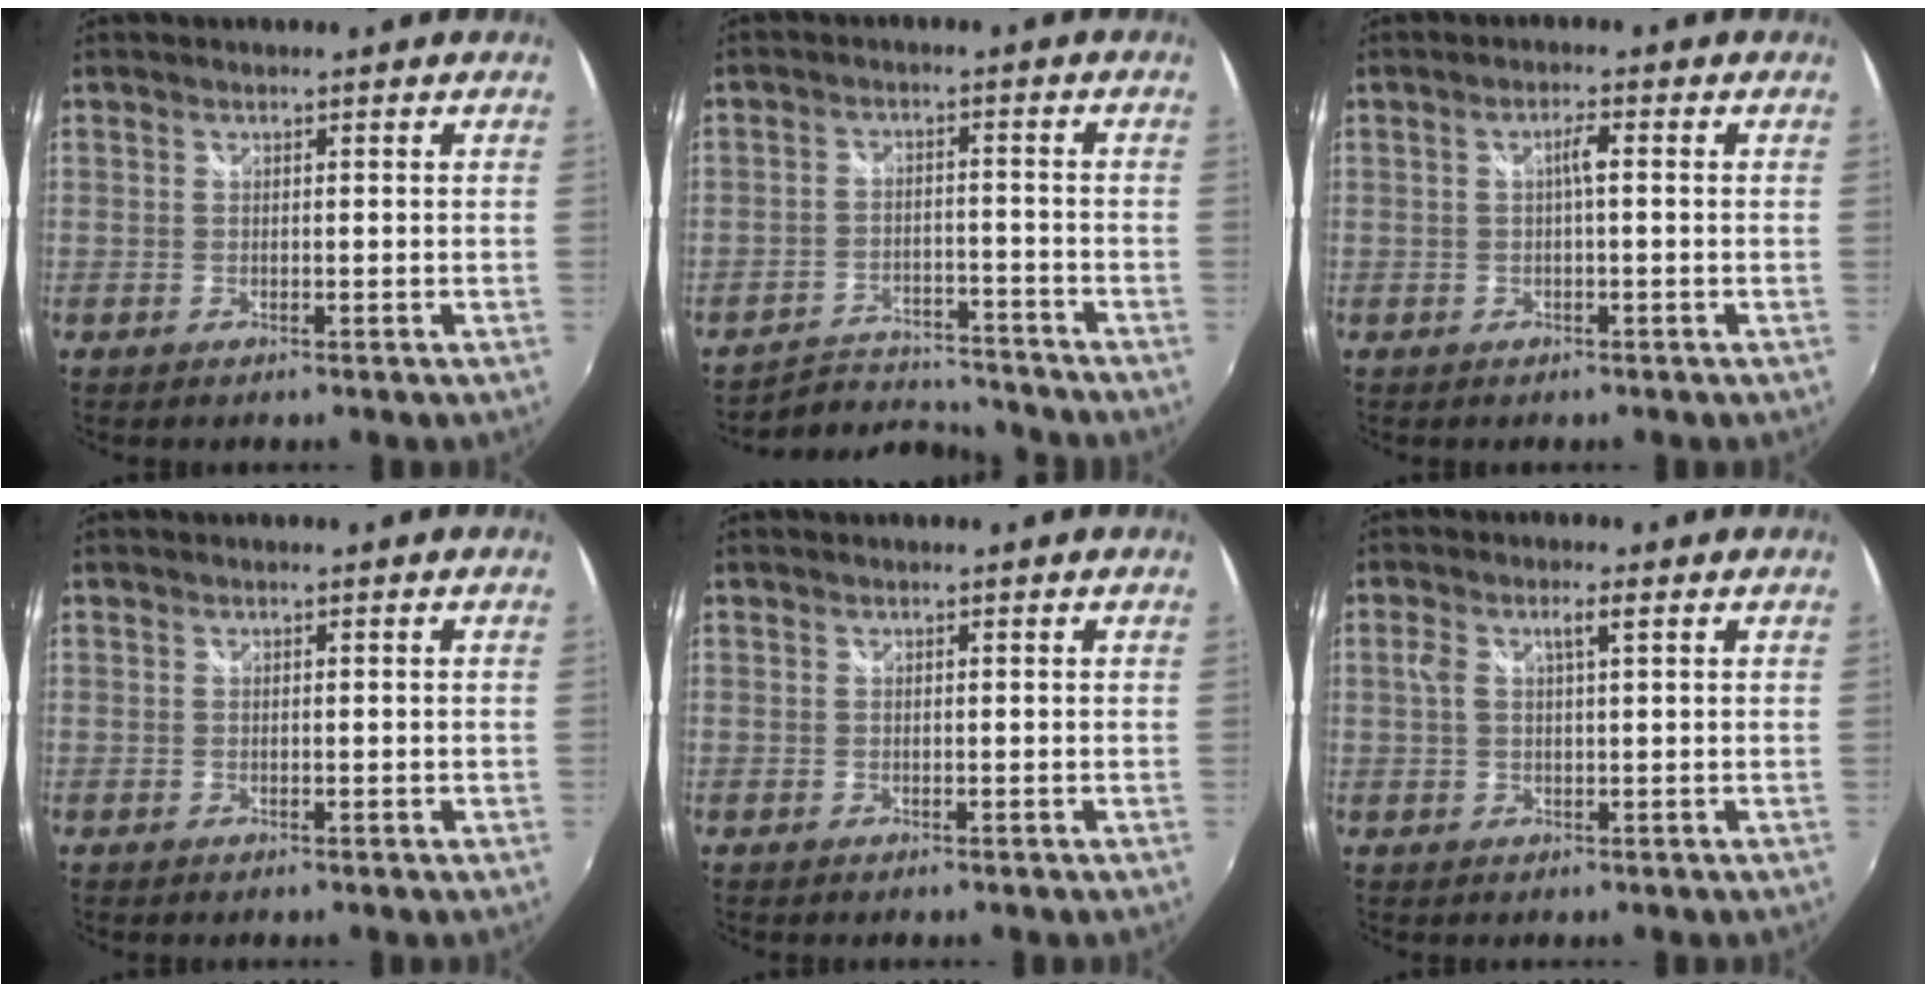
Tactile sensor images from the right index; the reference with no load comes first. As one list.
[{"total": 9.3, "force": [-9.1, 1.8, 0.7], "torque": [-0.036, 0.014, -0.140]}, {"total": 2.2, "force": [0.0, 0.1, 2.2], "torque": [-0.041, 0.006, -0.001]}, {"total": 0.7, "force": [-0.2, 0.3, 0.5], "torque": [-0.006, 0.001, -0.002]}, {"total": 0.0}, {"total": 3.5, "force": [1.0, 0.8, 3.3], "torque": [-0.064, 0.005, 0.021]}]